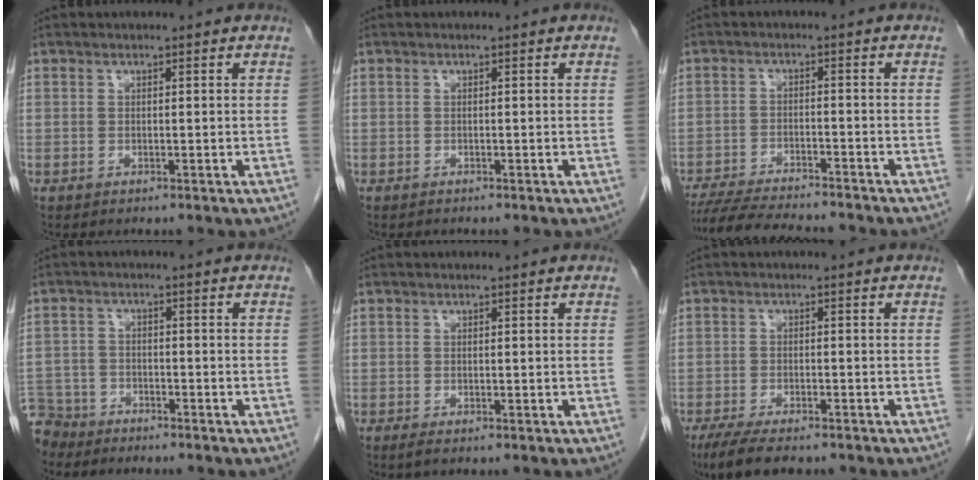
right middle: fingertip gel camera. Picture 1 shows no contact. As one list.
[{"total": 0.5, "force": [-0.5, 0.1, 0.2], "torque": [-0.008, -0.001, -0.008]}, {"total": 12.7, "force": [-11.5, 1.1, 5.4], "torque": [-0.081, -0.016, -0.174]}, {"total": 6.5, "force": [-5.8, 2.9, -0.2], "torque": [0.001, -0.004, -0.111]}, {"total": 0.6, "force": [-0.5, 0.0, 0.4], "torque": [-0.012, -0.003, -0.007]}, {"total": 7.7, "force": [-6.1, 1.9, 4.3], "torque": [-0.072, -0.015, -0.096]}]